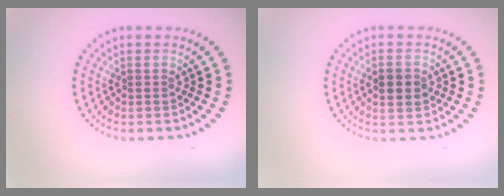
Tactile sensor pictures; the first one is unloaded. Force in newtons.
{"total": 2.1, "press": 2.1, "slide": 0.2}